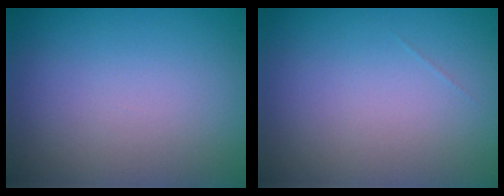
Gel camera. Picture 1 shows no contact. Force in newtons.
{"total": 0.0}